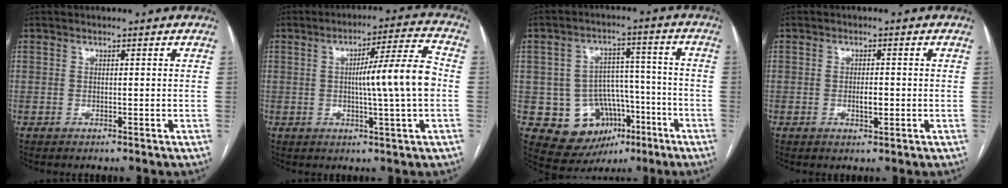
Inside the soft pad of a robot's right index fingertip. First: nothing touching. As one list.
[{"total": 11.3, "force": [-0.2, -0.4, 11.3], "torque": [-0.176, 0.011, -0.005]}, {"total": 12.3, "force": [-5.0, 10.1, 5.1], "torque": [-0.066, 0.035, -0.060]}, {"total": 2.3, "force": [-0.4, 0.8, 2.1], "torque": [-0.038, 0.000, -0.003]}]